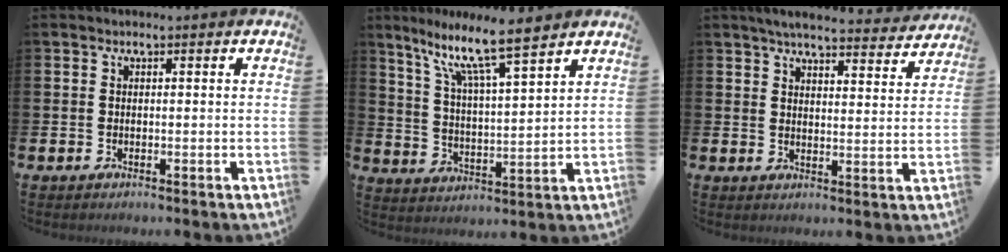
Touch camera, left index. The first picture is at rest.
{"total": 9.8, "force": [8.0, 1.1, 5.6], "torque": [-0.128, -0.042, 0.136]}
{"total": 5.2, "force": [5.0, 0.5, 1.5], "torque": [-0.032, -0.032, 0.084]}